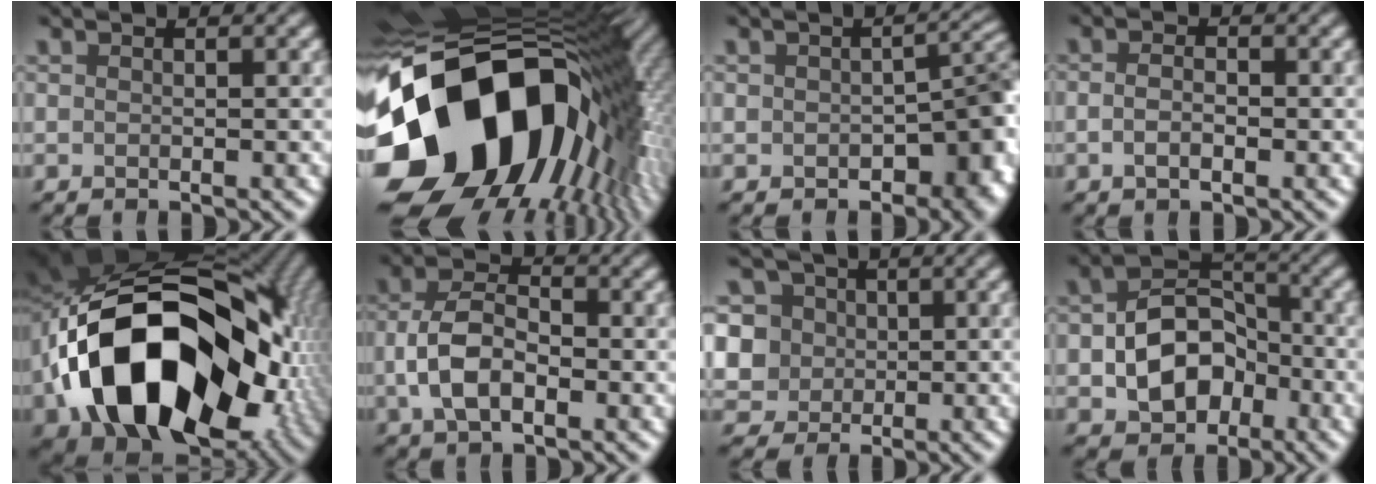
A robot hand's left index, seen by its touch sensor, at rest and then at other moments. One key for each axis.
{"total": 21.3, "fx": -2.8, "fy": 13.9, "fz": 15.9, "tx": -0.303, "ty": -0.038, "tz": -0.046}
{"total": 7.4, "fx": -2.4, "fy": 4.5, "fz": 5.4, "tx": -0.038, "ty": -0.010, "tz": -0.035}
{"total": 1.6, "fx": -0.4, "fy": 0.7, "fz": 1.4, "tx": -0.030, "ty": 0.002, "tz": -0.011}
{"total": 19.7, "fx": -4.6, "fy": 13.7, "fz": 13.4, "tx": -0.261, "ty": -0.026, "tz": -0.069}
{"total": 5.3, "fx": -1.3, "fy": 3.0, "fz": 4.2, "tx": -0.085, "ty": 0.008, "tz": -0.032}
{"total": 8.7, "fx": 1.9, "fy": 7.6, "fz": 3.9, "tx": -0.076, "ty": 0.029, "tz": 0.005}
{"total": 7.3, "fx": -1.8, "fy": 5.1, "fz": 4.9, "tx": -0.077, "ty": 0.008, "tz": -0.033}